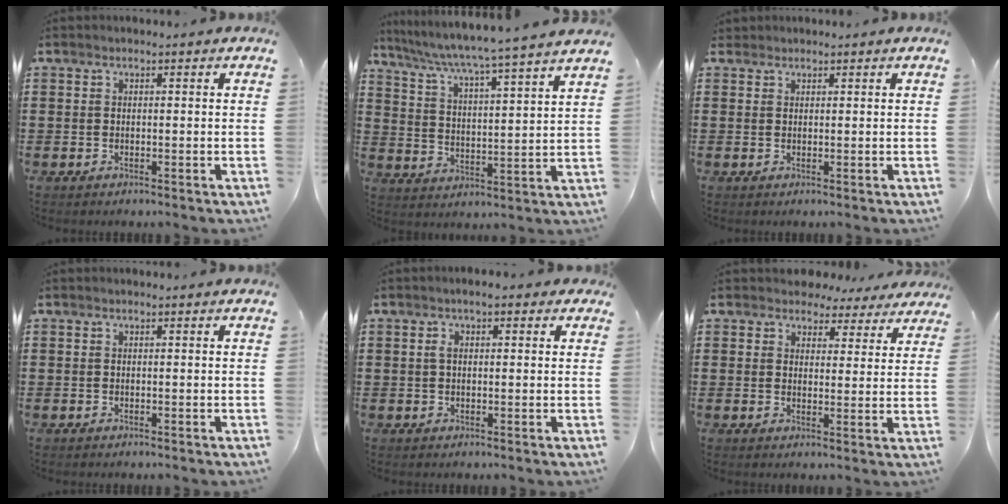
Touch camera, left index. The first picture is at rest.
{"total": 4.5, "force": [3.8, -1.2, 2.0], "torque": [-0.059, -0.041, 0.053]}
{"total": 0.8, "force": [0.7, 0.4, 0.1], "torque": [-0.005, 0.003, 0.014]}
{"total": 0.0}
{"total": 2.4, "force": [0.4, 1.1, 2.1], "torque": [-0.044, 0.009, 0.004]}
{"total": 3.9, "force": [3.4, 1.8, 0.5], "torque": [-0.019, -0.007, 0.060]}